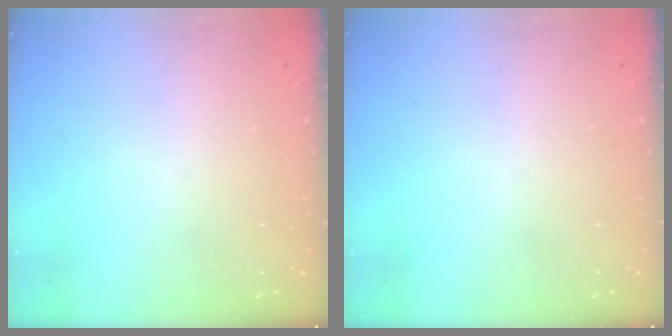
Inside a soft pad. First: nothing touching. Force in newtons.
{"total": 0.0}